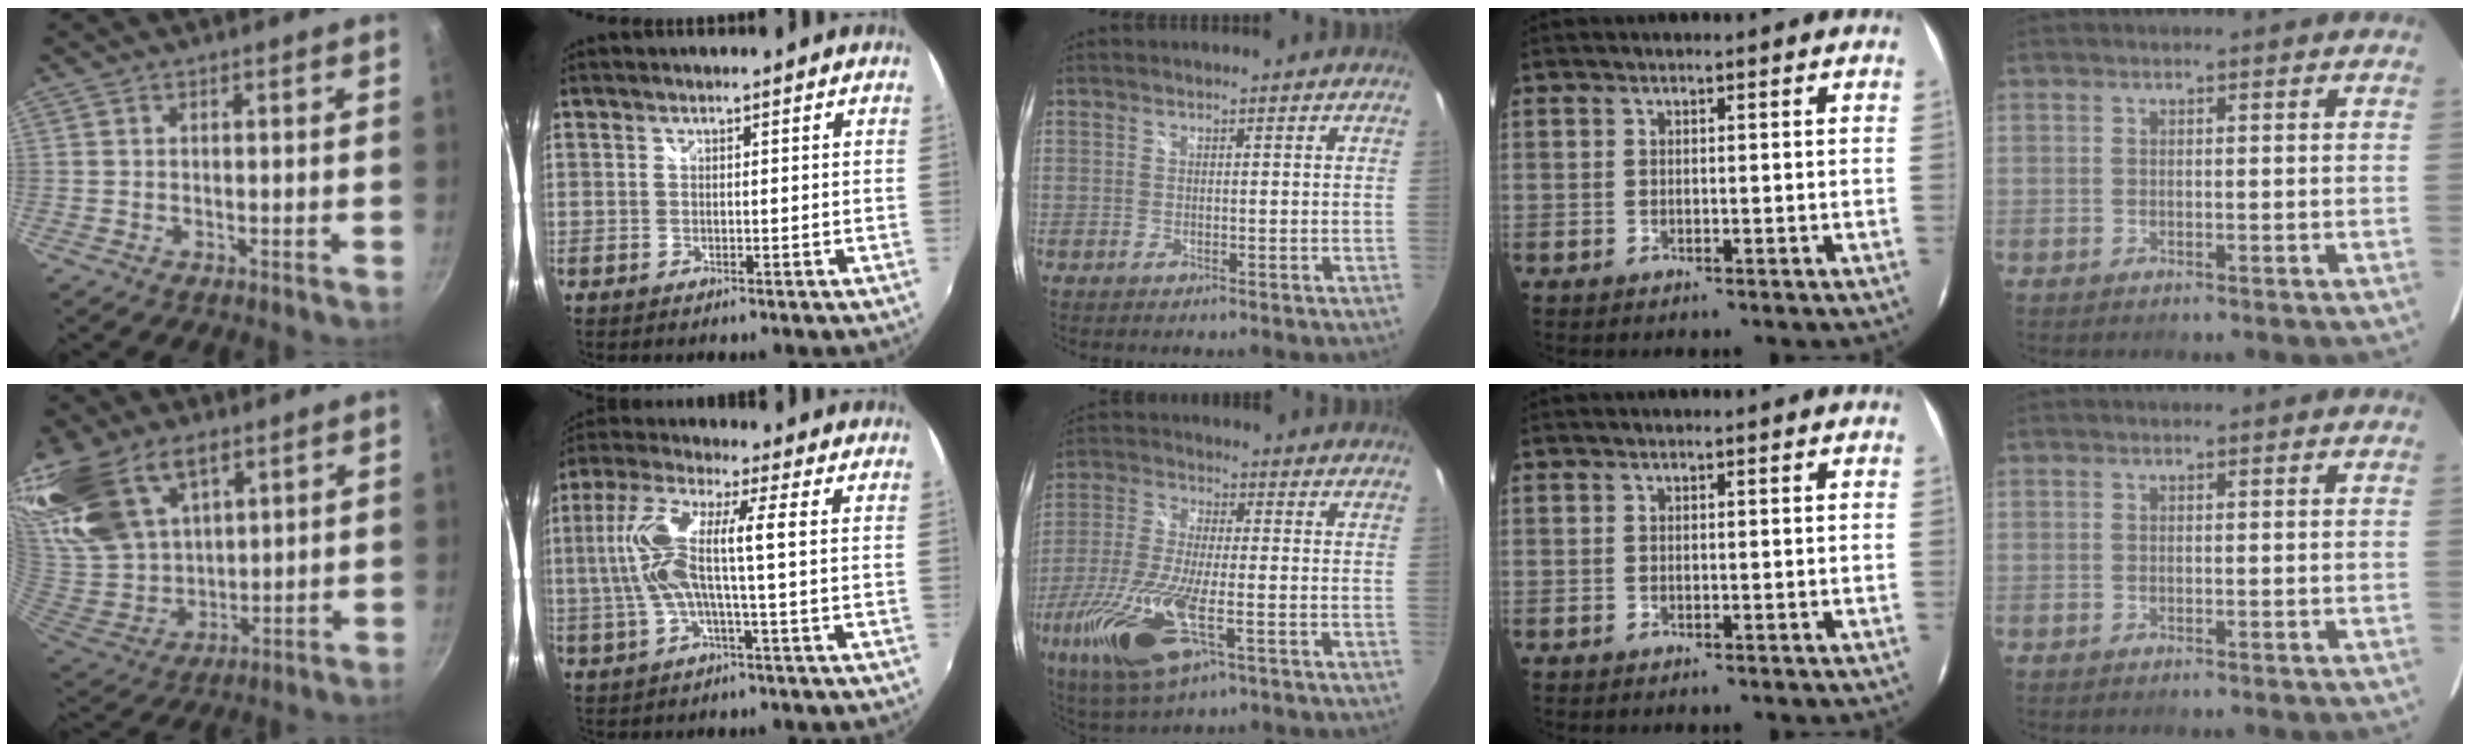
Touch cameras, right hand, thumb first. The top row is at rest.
{"thumb": {"total": 25.2, "force": [13.5, 15.0, 15.1], "torque": [-0.310, -0.017, 0.268]}, "index": {"total": 11.8, "force": [-0.3, 1.4, 11.7], "torque": [-0.234, 0.008, -0.005]}, "middle": {"total": 16.9, "force": [-6.9, 5.8, 14.3], "torque": [-0.314, -0.040, -0.130]}}